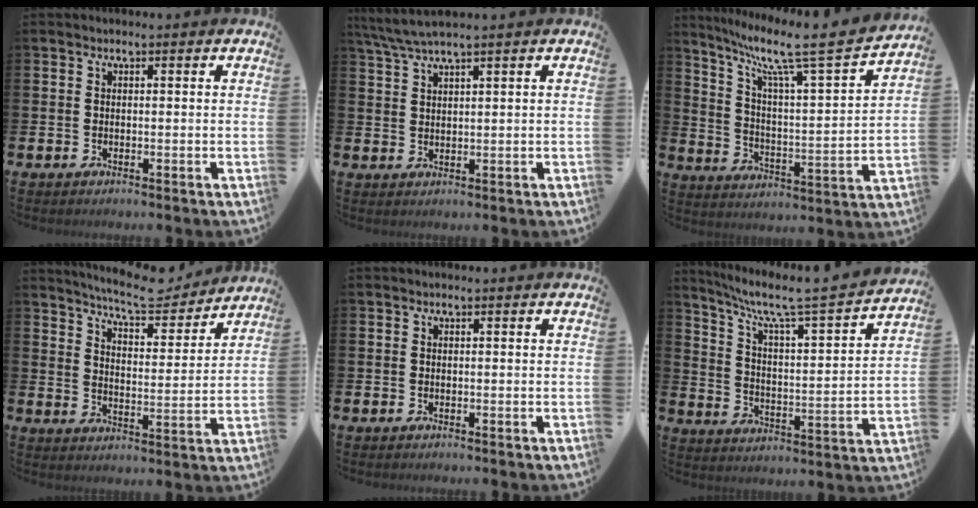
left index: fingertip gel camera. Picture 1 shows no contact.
{"total": 3.6, "force": [3.1, -0.2, 1.8], "torque": [-0.046, -0.004, 0.058]}
{"total": 9.5, "force": [7.1, 1.0, 6.3], "torque": [-0.143, -0.050, 0.109]}
{"total": 8.0, "force": [7.7, 1.0, 2.2], "torque": [-0.050, -0.055, 0.131]}
{"total": 0.0}
{"total": 6.8, "force": [5.6, 0.6, 3.8], "torque": [-0.104, -0.046, 0.087]}